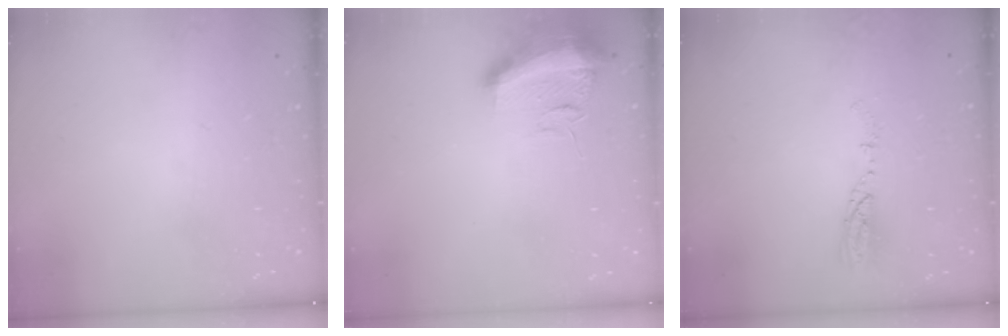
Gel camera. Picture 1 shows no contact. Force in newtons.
{"total": 17.3, "press": 13.2, "slide": 11.2}
{"total": 4.8, "press": 4.7, "slide": 1.0}